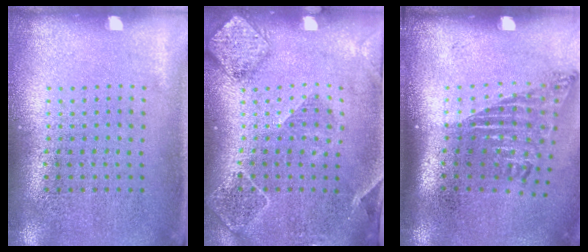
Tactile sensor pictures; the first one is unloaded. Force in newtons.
{"total": 1.8, "press": 1.7, "slide": 0.5}
{"total": 1.7, "press": 1.1, "slide": 1.3}